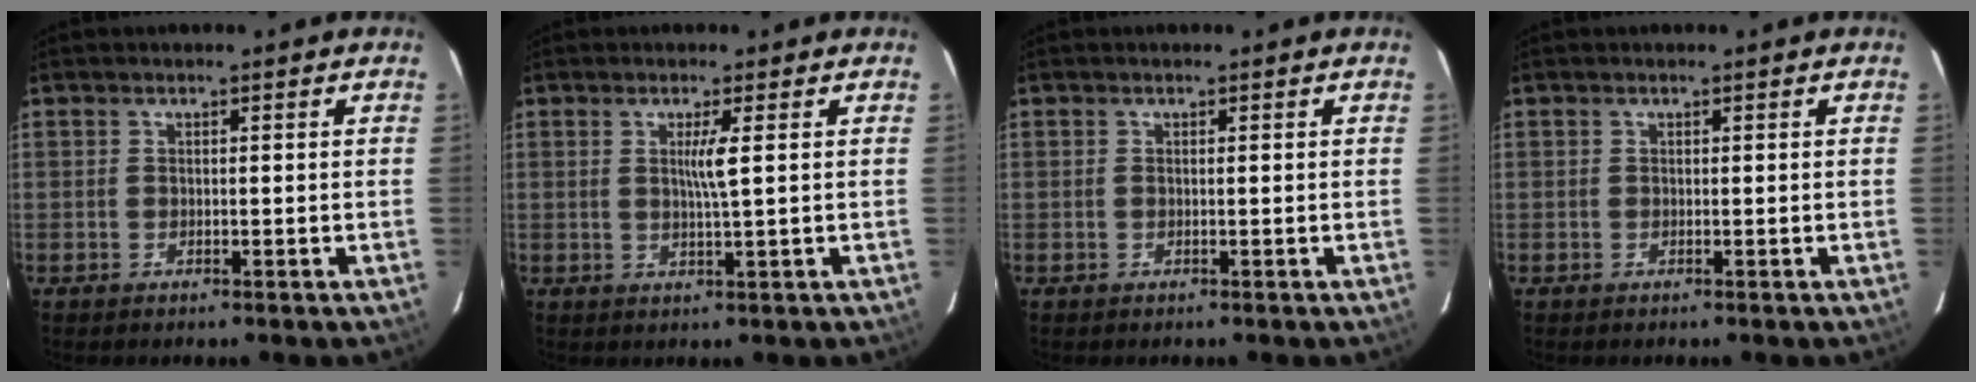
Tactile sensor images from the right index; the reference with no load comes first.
{"total": 2.9, "force": [0.6, -0.6, 2.8], "torque": [-0.054, -0.006, 0.011]}
{"total": 0.0}
{"total": 0.0}